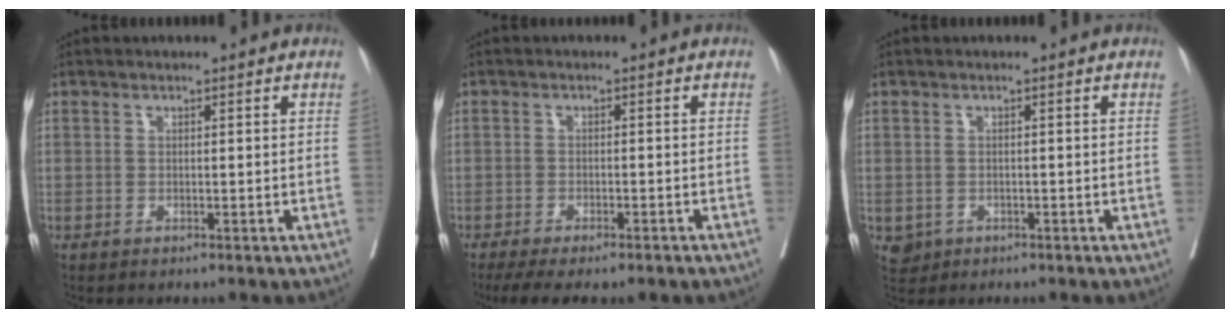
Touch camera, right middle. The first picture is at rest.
{"total": 10.2, "force": [-8.1, 2.0, 5.8], "torque": [-0.080, -0.009, -0.113]}
{"total": 2.1, "force": [-0.6, 1.9, 0.6], "torque": [-0.006, 0.002, -0.001]}